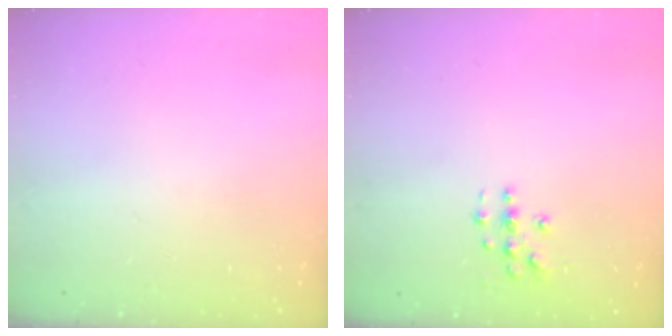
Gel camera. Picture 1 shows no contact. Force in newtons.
{"total": 3.5, "press": 3.4, "slide": 0.2}